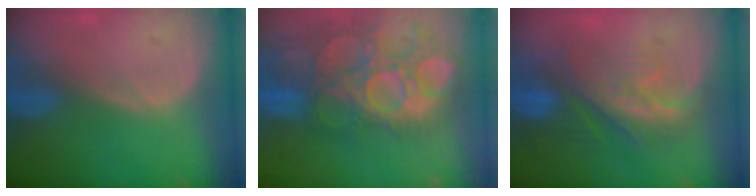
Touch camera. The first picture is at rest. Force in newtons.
{"total": 14.8, "press": 12.7, "slide": 7.6}
{"total": 8.4, "press": 8.2, "slide": 1.8}